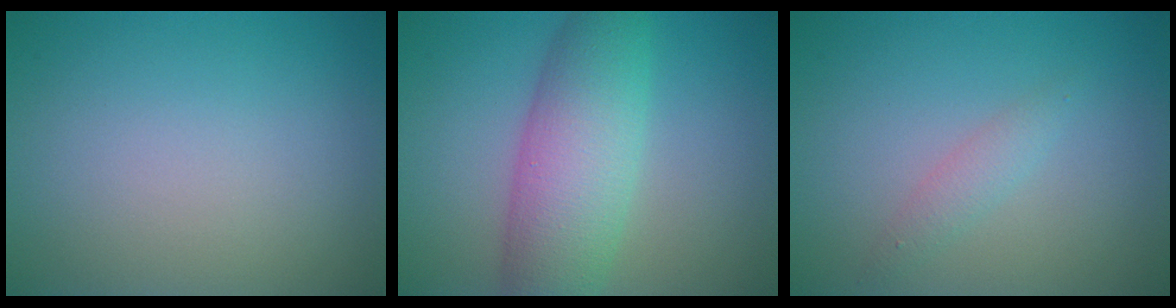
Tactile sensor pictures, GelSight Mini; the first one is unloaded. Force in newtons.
{"total": 7.3, "press": 7.3, "slide": 0.2}
{"total": 1.4, "press": 1.4, "slide": 0.0}